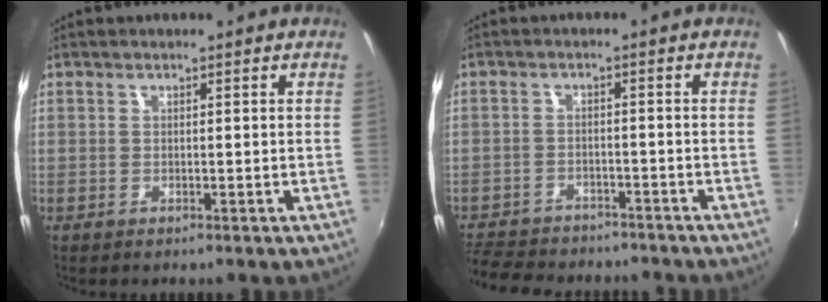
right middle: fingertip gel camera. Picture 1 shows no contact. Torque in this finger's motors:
{"motor_torque": [1.07, -1.07, 0.25, 0.13]}